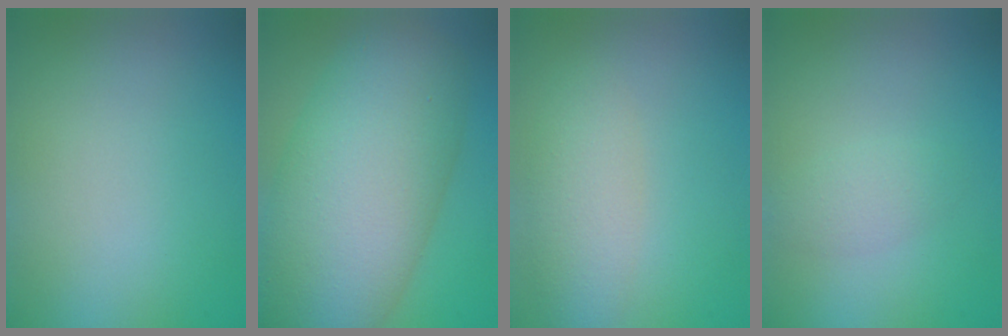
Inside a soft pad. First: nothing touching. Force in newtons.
{"total": 13.2, "press": 13.2, "slide": 0.8}
{"total": 3.1, "press": 3.1, "slide": 0.1}
{"total": 1.5, "press": 1.5, "slide": 0.1}